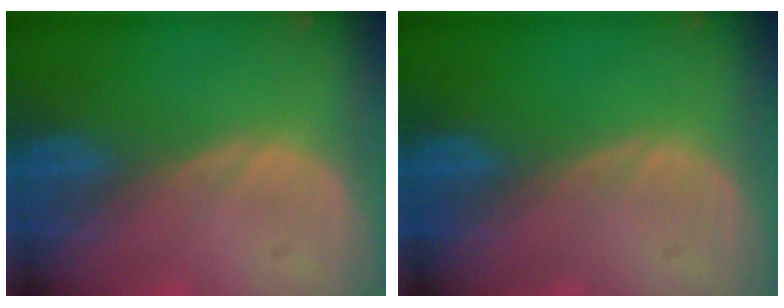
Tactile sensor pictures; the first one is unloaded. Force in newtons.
{"total": 0.0}